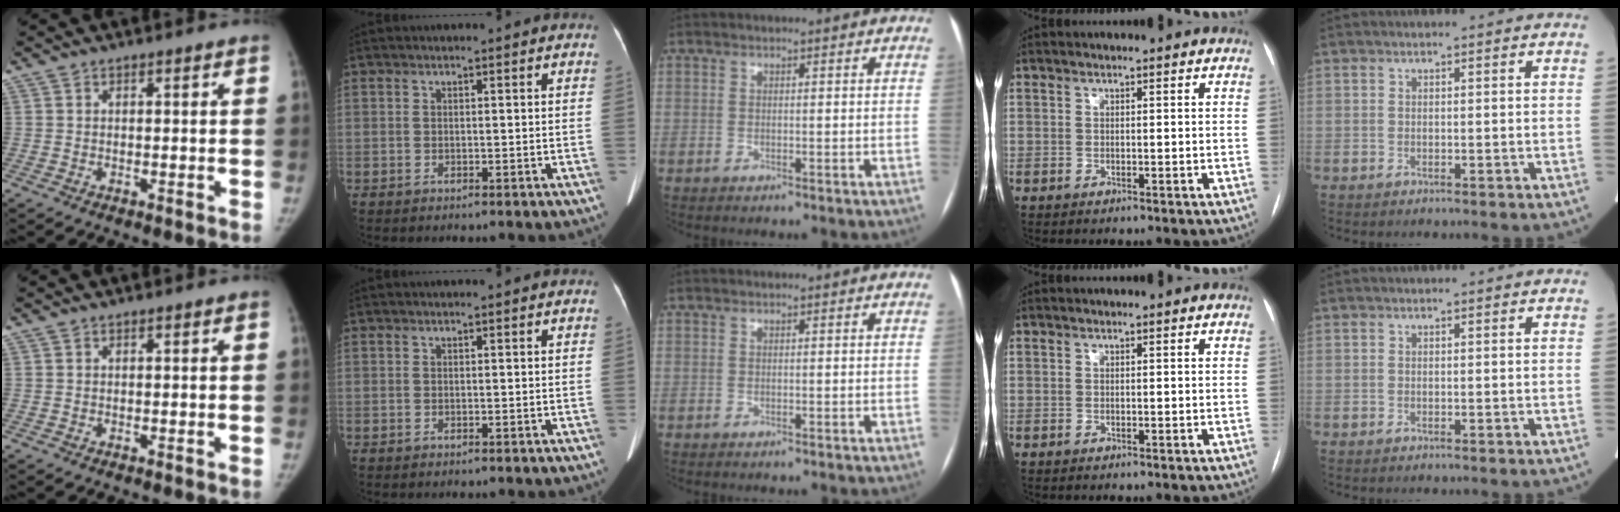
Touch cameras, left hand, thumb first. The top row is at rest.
{}